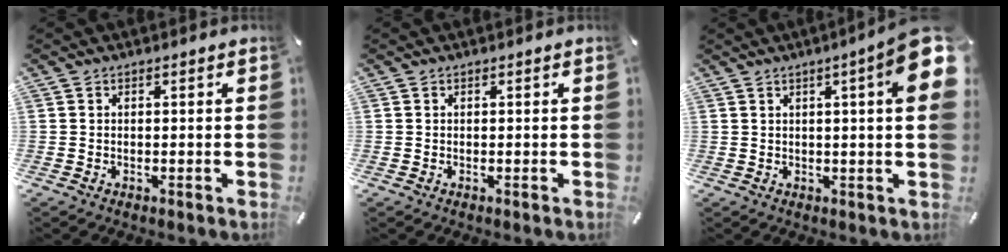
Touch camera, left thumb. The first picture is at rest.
{"total": 0.0}
{"total": 9.8, "force": [3.4, 0.9, 9.1], "torque": [-0.127, -0.021, 0.051]}